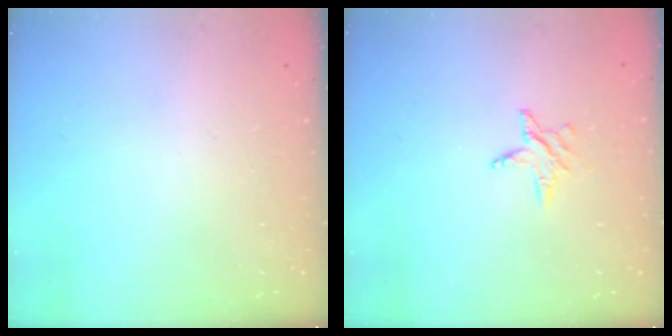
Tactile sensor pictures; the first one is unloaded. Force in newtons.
{"total": 4.0, "press": 3.9, "slide": 0.4}